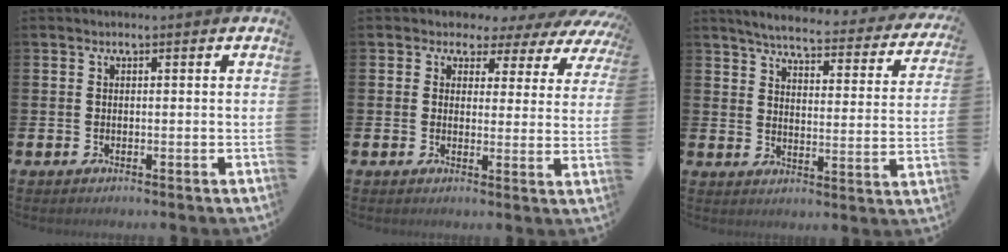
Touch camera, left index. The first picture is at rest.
{"total": 2.6, "force": [1.7, 2.0, 0.2], "torque": [-0.016, -0.021, 0.018]}
{"total": 5.0, "force": [4.6, 0.6, 1.8], "torque": [-0.049, -0.039, 0.072]}